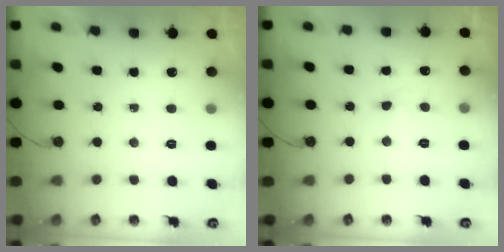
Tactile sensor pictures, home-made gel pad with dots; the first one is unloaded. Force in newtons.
{"total": 3.8, "press": 3.7, "slide": 0.6}